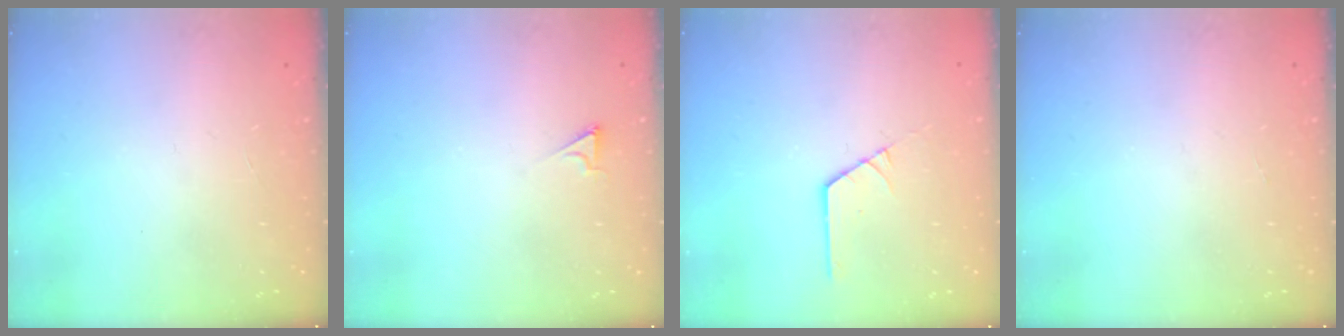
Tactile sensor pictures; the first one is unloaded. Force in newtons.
{"total": 2.1, "press": 2.1, "slide": 0.3}
{"total": 1.3, "press": 1.3, "slide": 0.2}
{"total": 0.0}